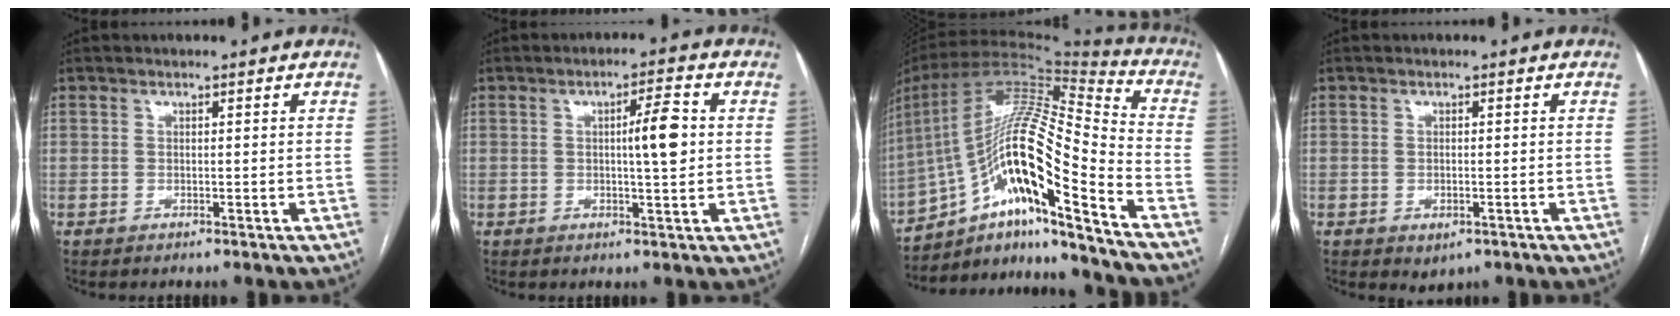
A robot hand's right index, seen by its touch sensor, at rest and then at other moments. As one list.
[{"total": 5.3, "force": [0.3, 0.3, 5.2], "torque": [-0.081, 0.007, 0.003]}, {"total": 22.9, "force": [-11.8, 2.3, 19.4], "torque": [-0.365, 0.010, -0.206]}, {"total": 2.1, "force": [-1.0, 1.3, 1.4], "torque": [-0.020, -0.002, -0.002]}]